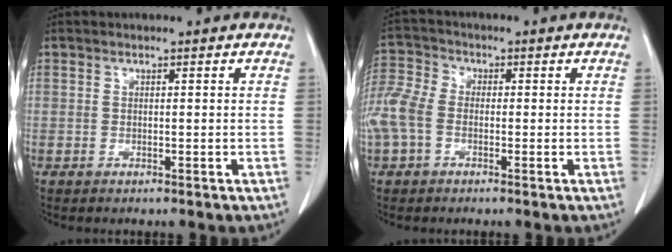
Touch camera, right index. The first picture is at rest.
{"total": 12.2, "force": [-2.0, 9.3, 7.5], "torque": [-0.226, 0.024, -0.041]}